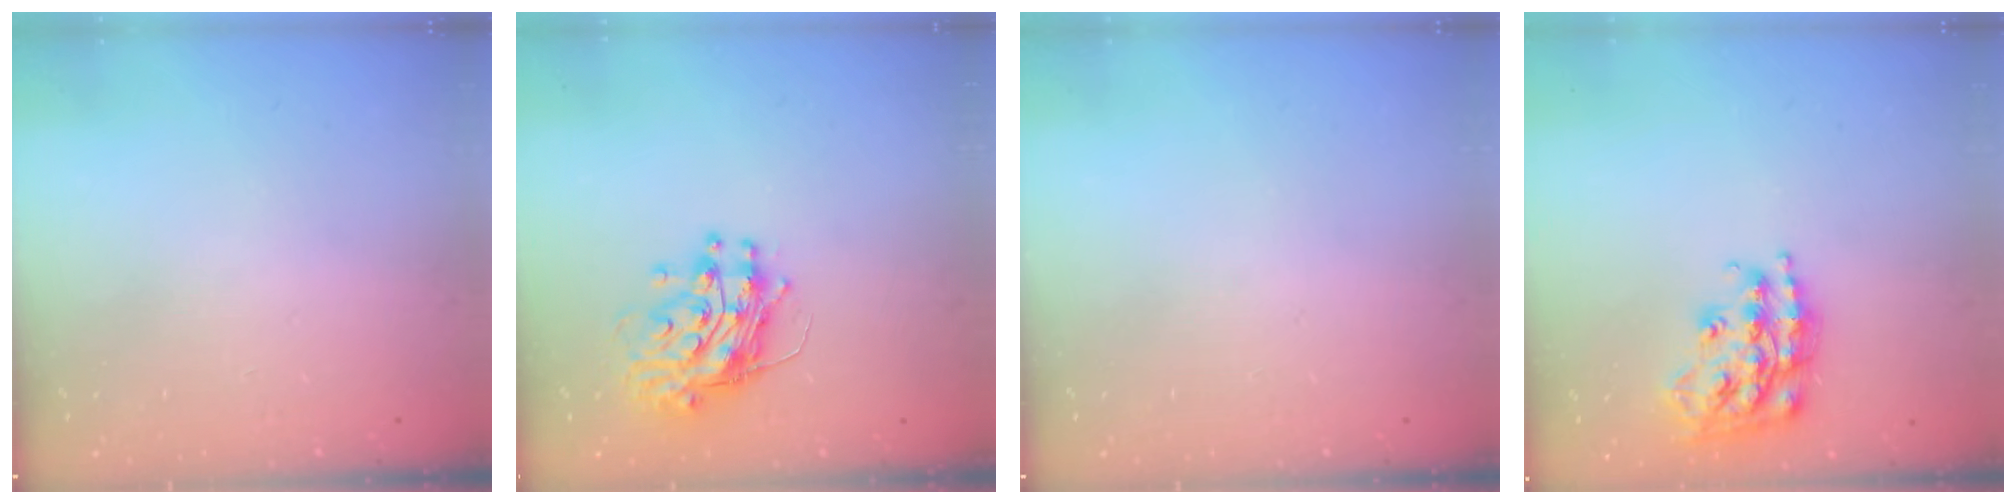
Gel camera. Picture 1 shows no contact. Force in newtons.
{"total": 12.0, "press": 11.9, "slide": 1.2}
{"total": 0.0}
{"total": 17.9, "press": 17.8, "slide": 1.1}